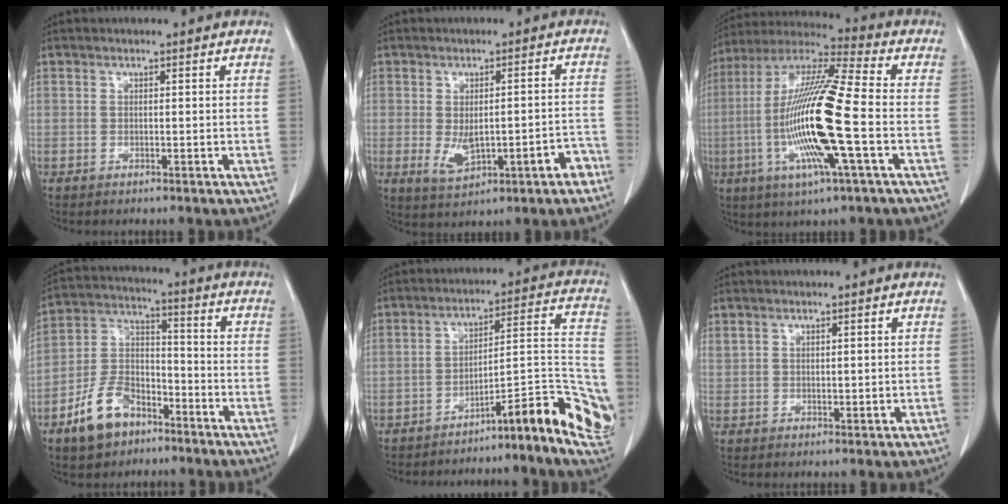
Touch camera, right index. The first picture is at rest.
{"total": 7.7, "force": [-2.9, 2.6, 6.7], "torque": [-0.095, 0.017, -0.025]}
{"total": 19.0, "force": [-4.0, 0.9, 18.6], "torque": [-0.388, -0.012, -0.082]}
{"total": 11.1, "force": [-6.9, 6.4, 5.8], "torque": [-0.122, 0.013, -0.127]}
{"total": 15.4, "force": [-7.9, 2.0, 13.0], "torque": [-0.118, 0.047, -0.107]}
{"total": 1.3, "force": [0.9, 0.7, 0.6], "torque": [-0.015, 0.009, 0.028]}